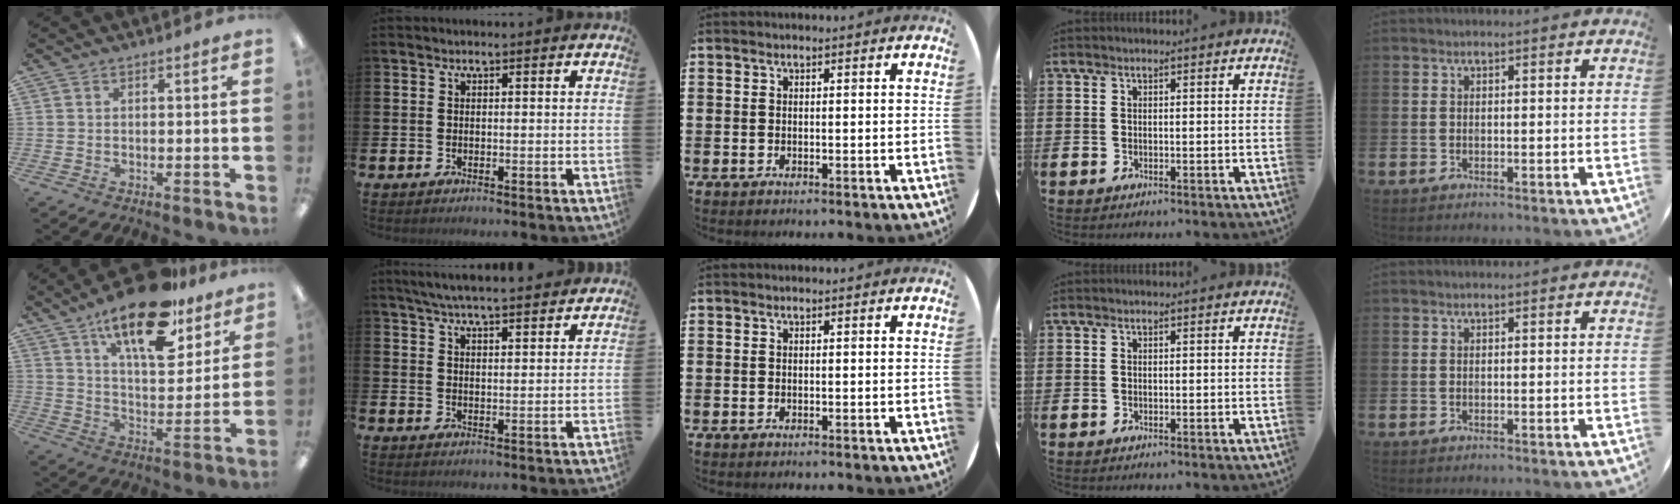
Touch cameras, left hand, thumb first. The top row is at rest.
{"thumb": {"total": 19.8, "force": [13.8, 7.5, 12.1], "torque": [-0.197, -0.076, 0.230]}, "index": {"total": 5.5, "force": [5.3, 0.2, 1.4], "torque": [-0.045, -0.021, 0.098]}}